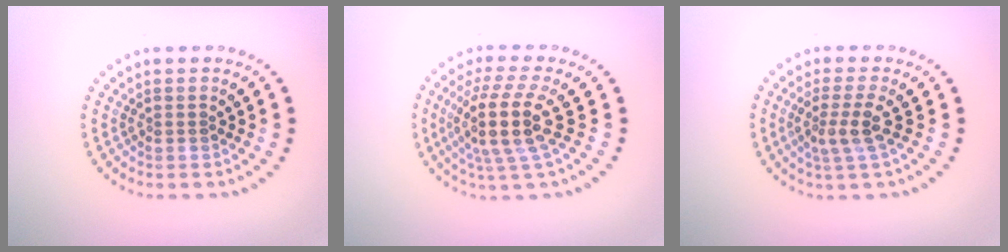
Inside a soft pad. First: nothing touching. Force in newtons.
{"total": 4.9, "press": 3.8, "slide": 3.1}
{"total": 2.6, "press": 2.0, "slide": 1.7}